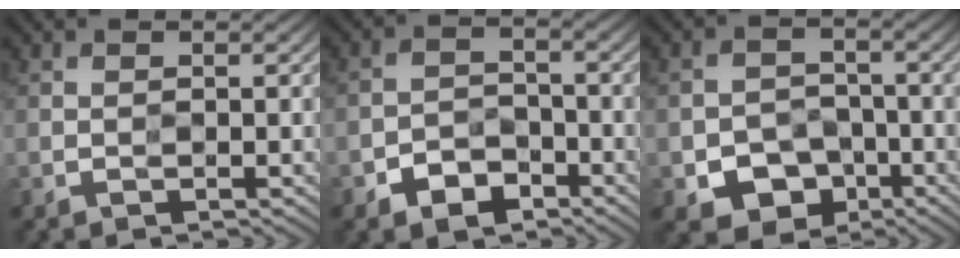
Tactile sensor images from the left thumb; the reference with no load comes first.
{"total": 4.5, "force": [-2.9, 2.7, 2.1], "torque": [-0.035, -0.002, -0.061]}
{"total": 7.0, "force": [-3.5, 5.2, 3.2], "torque": [-0.056, -0.015, -0.060]}